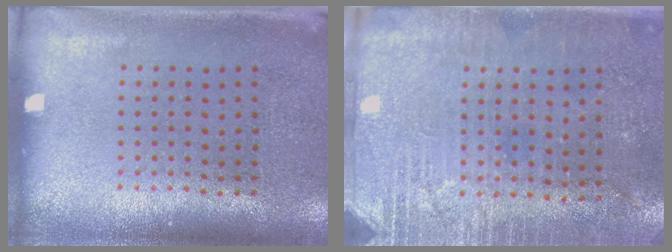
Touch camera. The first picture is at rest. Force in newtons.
{"total": 2.8, "press": 2.7, "slide": 0.8}